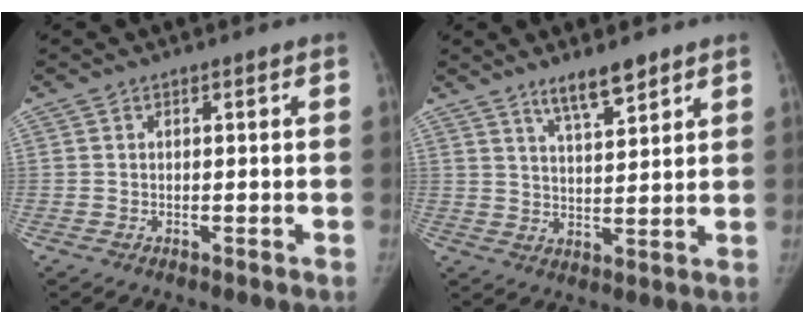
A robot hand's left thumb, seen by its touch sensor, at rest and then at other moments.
{"total": 6.6, "force": [5.0, 1.4, 4.2], "torque": [-0.061, -0.034, 0.088]}